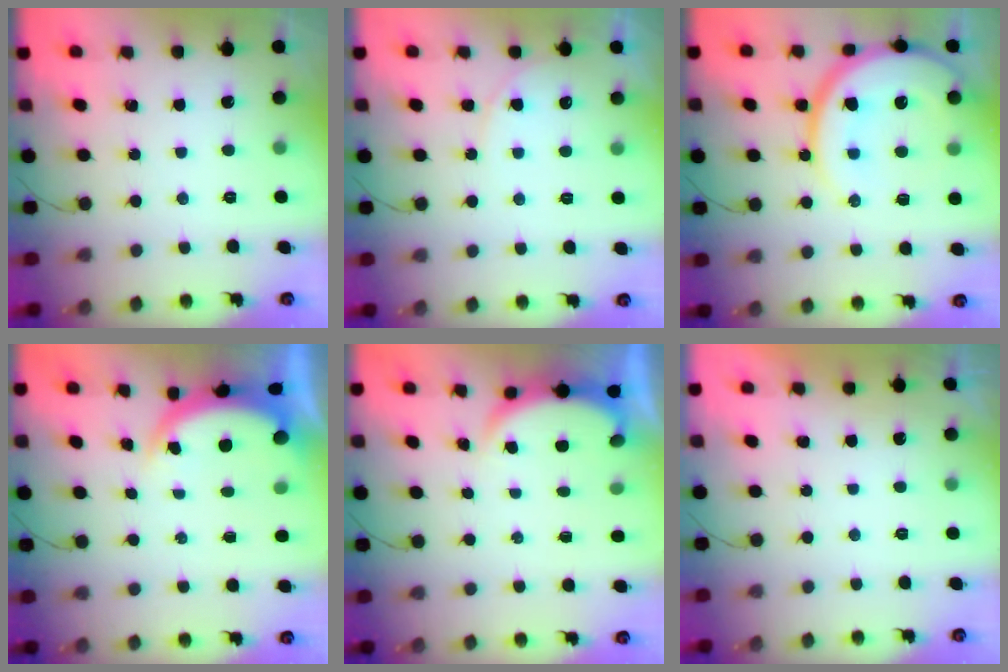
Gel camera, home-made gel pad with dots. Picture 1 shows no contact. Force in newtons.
{"total": 5.5, "press": 5.5, "slide": 0.5}
{"total": 18.4, "press": 18.1, "slide": 2.8}
{"total": 4.7, "press": 4.6, "slide": 0.9}
{"total": 2.8, "press": 2.7, "slide": 0.6}
{"total": 1.1, "press": 1.0, "slide": 0.5}